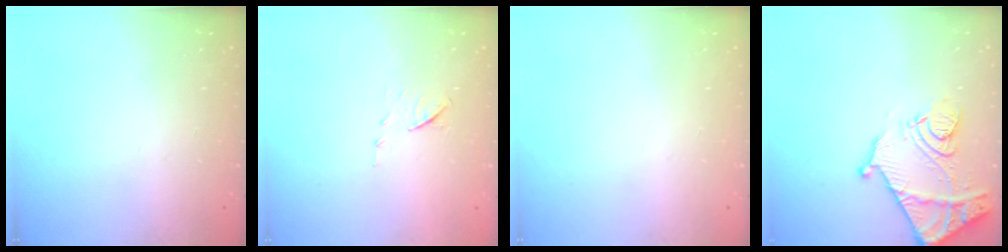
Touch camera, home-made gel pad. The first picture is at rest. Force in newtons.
{"total": 6.3, "press": 6.2, "slide": 0.6}
{"total": 0.0}
{"total": 14.3, "press": 14.3, "slide": 1.4}